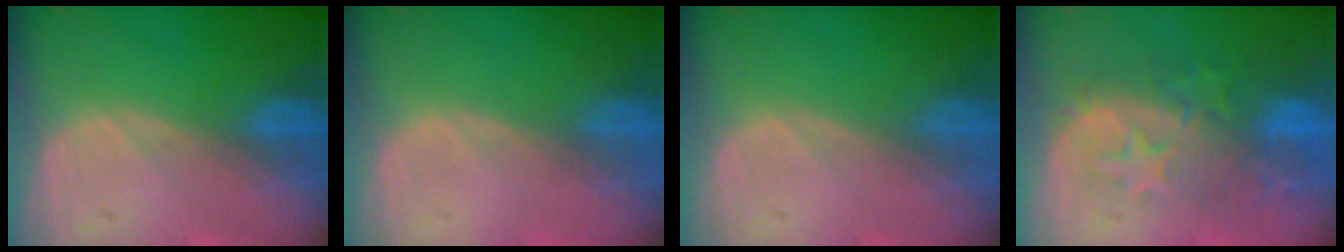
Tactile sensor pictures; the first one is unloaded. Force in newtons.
{"total": 0.0}
{"total": 0.0}
{"total": 10.2, "press": 8.9, "slide": 5.0}